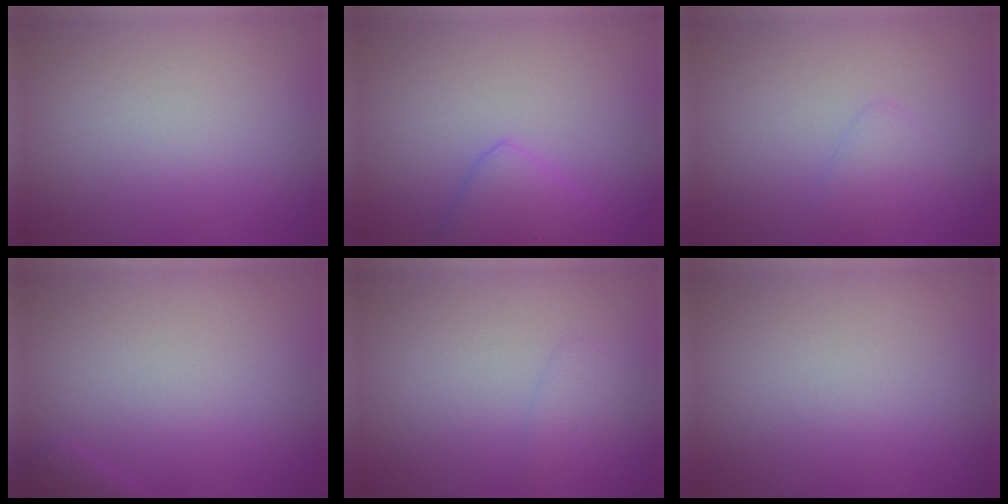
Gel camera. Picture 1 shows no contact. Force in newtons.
{"total": 2.8, "press": 2.8, "slide": 0.2}
{"total": 1.3, "press": 1.3, "slide": 0.1}
{"total": 1.2, "press": 1.2, "slide": 0.1}
{"total": 1.2, "press": 1.2, "slide": 0.1}
{"total": 0.0}